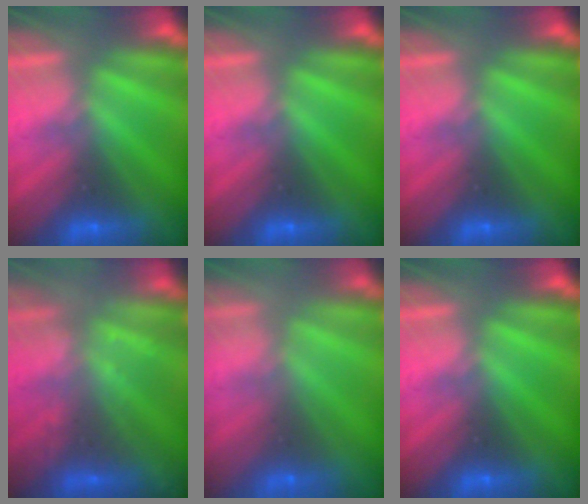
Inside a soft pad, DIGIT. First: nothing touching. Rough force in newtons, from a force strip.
{"total": 0.0}
{"total": 0.0}
{"total": 2.2}
{"total": 8.1}
{"total": 0.0}